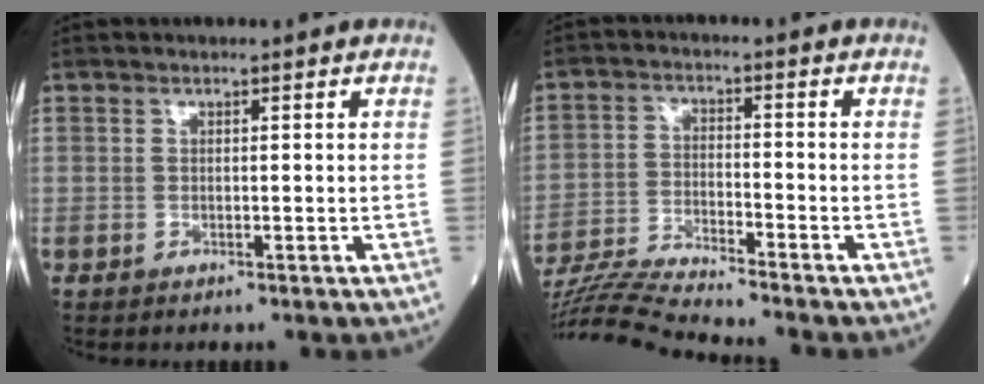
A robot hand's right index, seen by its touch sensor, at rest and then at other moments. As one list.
[{"total": 9.4, "force": [-9.0, -1.7, 1.9], "torque": [-0.031, -0.013, -0.166]}]